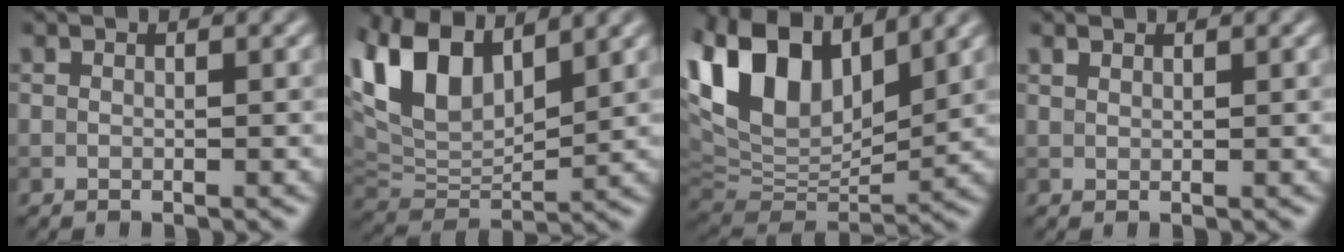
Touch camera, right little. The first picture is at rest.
{"total": 10.5, "force": [5.4, 5.3, 7.2], "torque": [-0.168, 0.016, 0.102]}
{"total": 13.4, "force": [6.6, 7.5, 8.9], "torque": [-0.206, 0.031, 0.121]}
{"total": 0.7, "force": [0.6, 0.1, 0.2], "torque": [-0.003, 0.002, 0.014]}